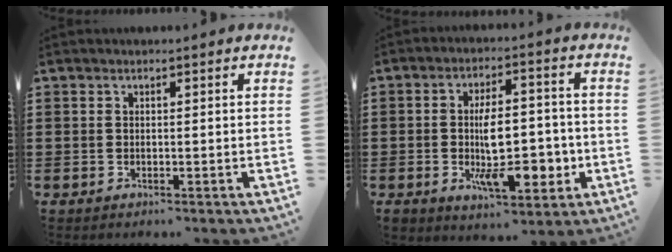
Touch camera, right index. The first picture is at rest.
{"total": 10.4, "force": [-2.1, 4.7, 9.0], "torque": [-0.148, -0.005, -0.039]}